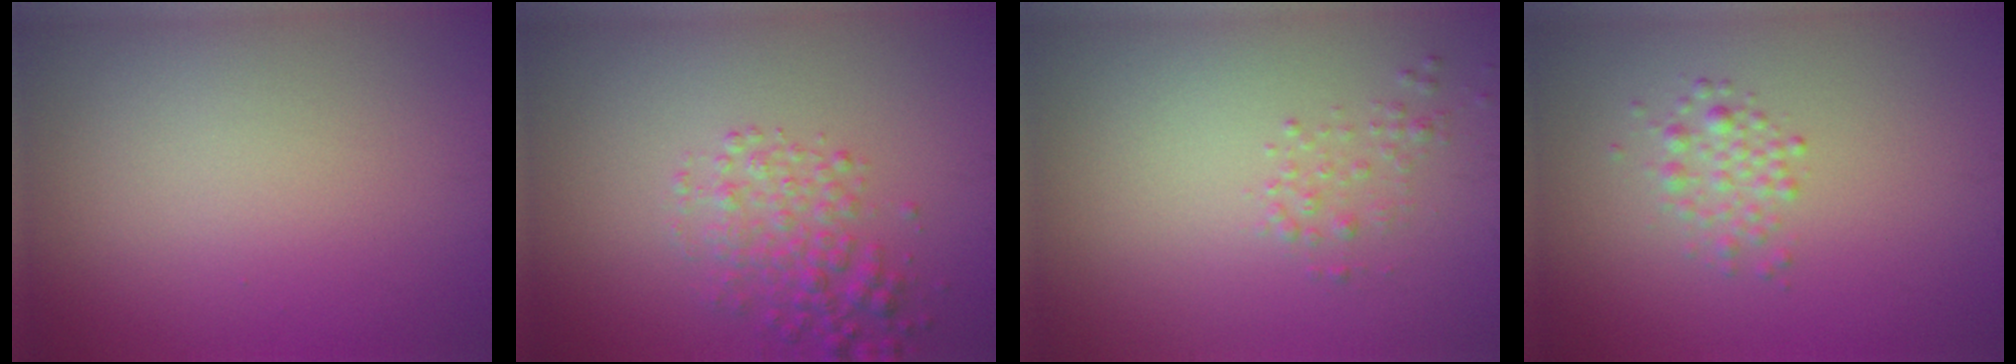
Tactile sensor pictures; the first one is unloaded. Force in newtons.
{"total": 3.2, "press": 3.2, "slide": 0.2}
{"total": 1.0, "press": 1.0, "slide": 0.0}
{"total": 1.8, "press": 1.8, "slide": 0.1}